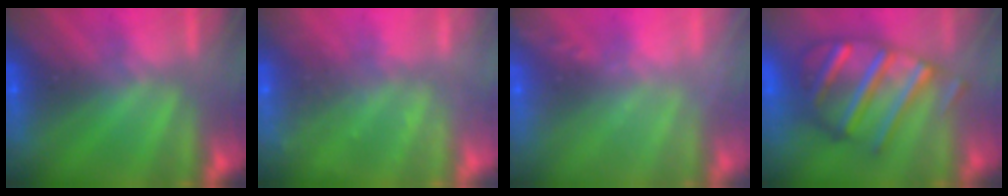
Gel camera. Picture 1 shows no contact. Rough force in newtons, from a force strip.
{"total": 2.2}
{"total": 2.4}
{"total": 8.1}